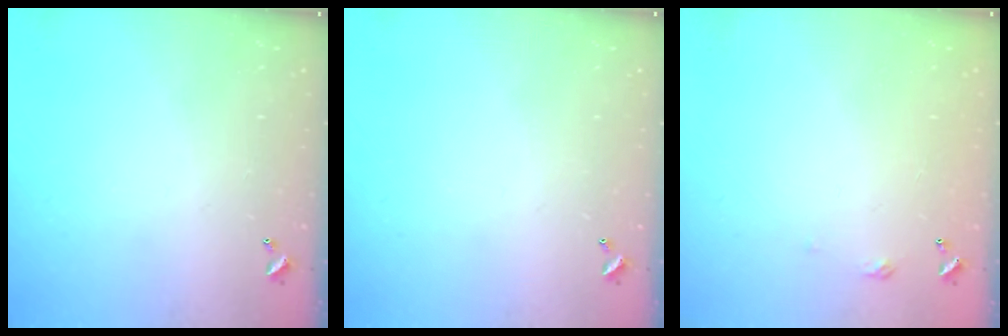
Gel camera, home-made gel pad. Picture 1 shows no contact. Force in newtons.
{"total": 0.0}
{"total": 2.7, "press": 2.6, "slide": 0.4}